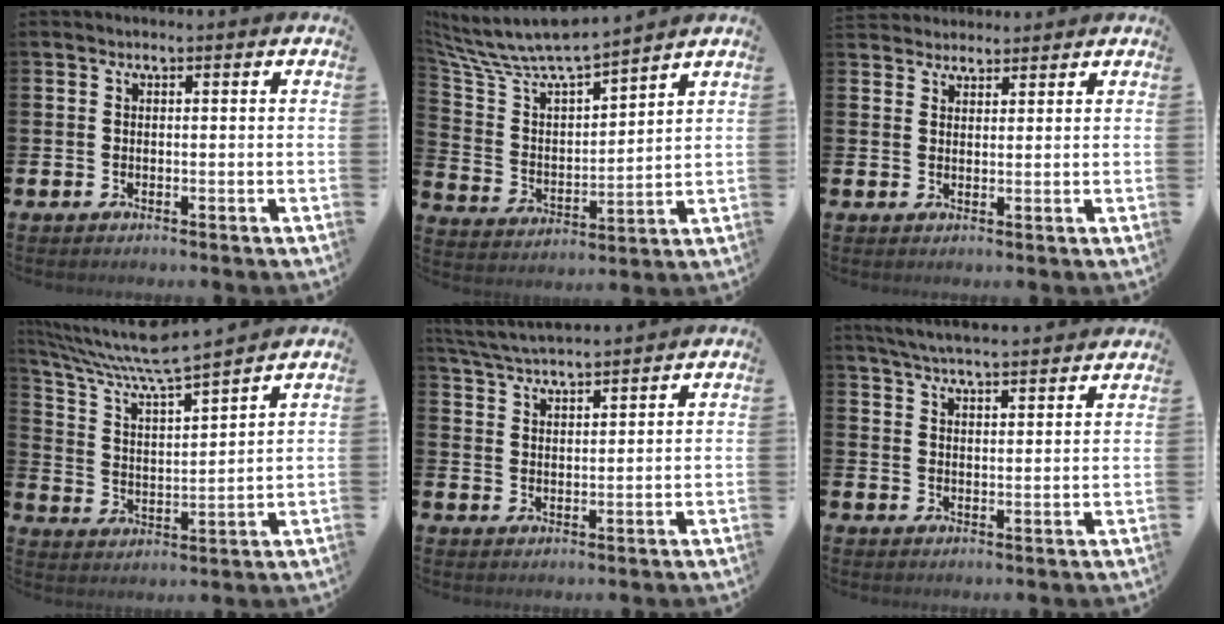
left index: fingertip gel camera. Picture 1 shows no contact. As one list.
[{"total": 9.1, "force": [8.6, 1.4, 2.5], "torque": [-0.093, -0.065, 0.149]}, {"total": 2.8, "force": [2.7, 0.9, -0.2], "torque": [0.001, -0.009, 0.049]}, {"total": 8.4, "force": [7.9, 0.1, 3.1], "torque": [-0.093, -0.053, 0.132]}, {"total": 4.4, "force": [4.4, 0.0, 0.6], "torque": [-0.027, -0.025, 0.078]}, {"total": 5.5, "force": [5.4, 0.0, 1.0], "torque": [-0.035, -0.028, 0.097]}]